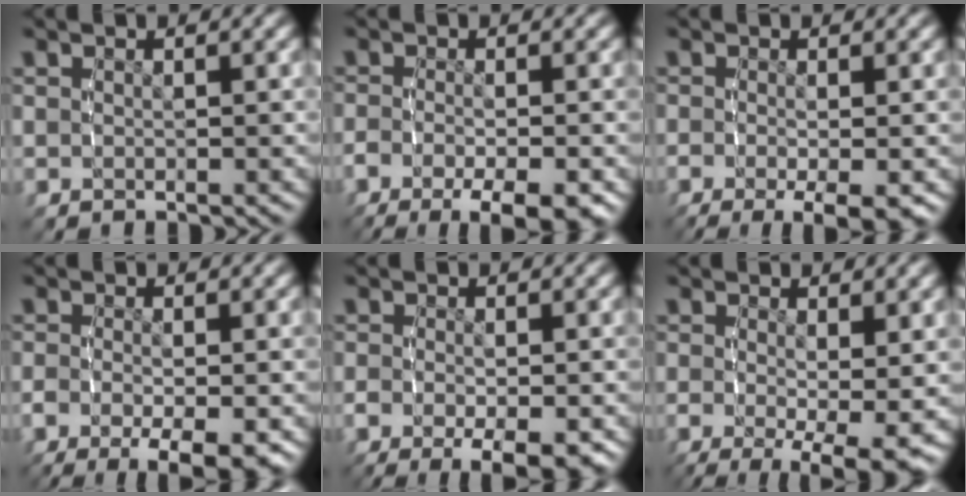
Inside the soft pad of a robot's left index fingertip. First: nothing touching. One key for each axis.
{"total": 7.2, "fx": -4.6, "fy": 2.9, "fz": 4.7, "tx": -0.075, "ty": -0.019, "tz": -0.060}
{"total": 6.1, "fx": -3.9, "fy": 2.2, "fz": 4.2, "tx": -0.069, "ty": -0.027, "tz": -0.043}
{"total": 6.6, "fx": -3.8, "fy": 2.6, "fz": 4.7, "tx": -0.078, "ty": -0.025, "tz": -0.043}
{"total": 5.9, "fx": -3.3, "fy": 2.5, "fz": 4.2, "tx": -0.069, "ty": -0.023, "tz": -0.037}
{"total": 7.9, "fx": -4.5, "fy": 2.7, "fz": 6.0, "tx": -0.103, "ty": -0.059, "tz": -0.039}